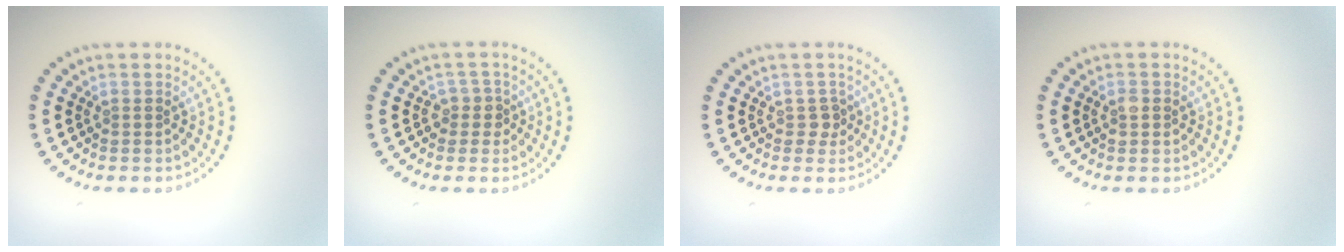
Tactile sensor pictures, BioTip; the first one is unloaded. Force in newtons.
{"total": 1.9, "press": 1.6, "slide": 1.1}
{"total": 1.2, "press": 1.0, "slide": 0.6}
{"total": 1.4, "press": 1.4, "slide": 0.0}